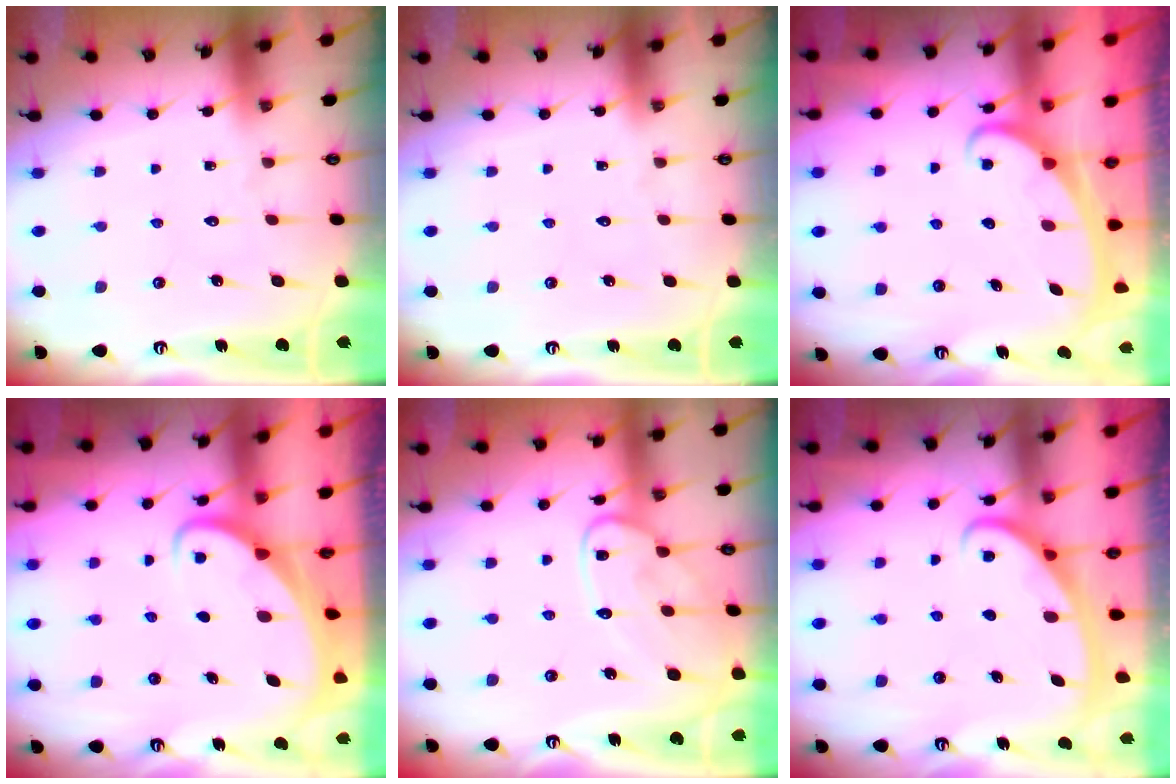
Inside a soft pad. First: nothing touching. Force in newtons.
{"total": 0.0}
{"total": 2.3, "press": 2.3, "slide": 0.3}
{"total": 3.4, "press": 3.3, "slide": 0.3}
{"total": 12.9, "press": 12.9, "slide": 0.9}
{"total": 2.8, "press": 2.8, "slide": 0.4}